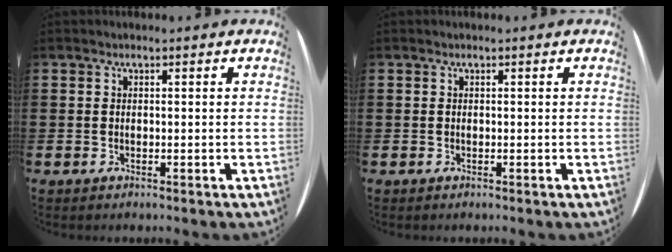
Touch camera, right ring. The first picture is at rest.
{"total": 0.0}